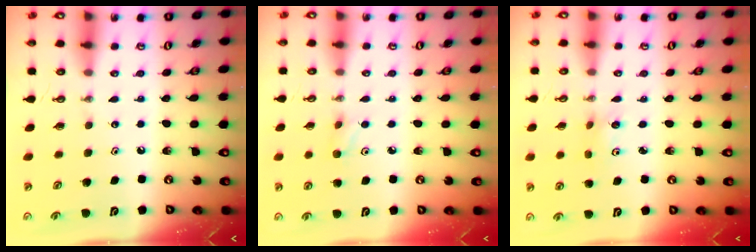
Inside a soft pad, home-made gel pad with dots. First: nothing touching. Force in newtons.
{"total": 4.2, "press": 4.1, "slide": 0.8}
{"total": 6.2, "press": 5.5, "slide": 2.9}